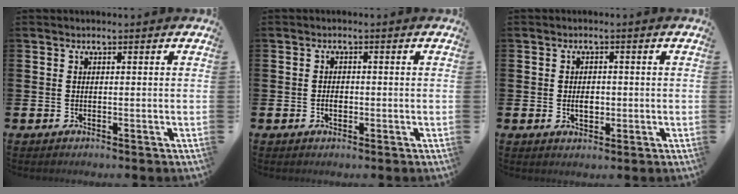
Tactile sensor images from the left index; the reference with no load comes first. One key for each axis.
{"total": 1.6, "fx": -0.4, "fy": 1.1, "fz": 1.1, "tx": -0.018, "ty": 0.004, "tz": -0.009}
{"total": 2.3, "fx": -0.2, "fy": 1.6, "fz": 1.7, "tx": -0.014, "ty": -0.002, "tz": -0.009}